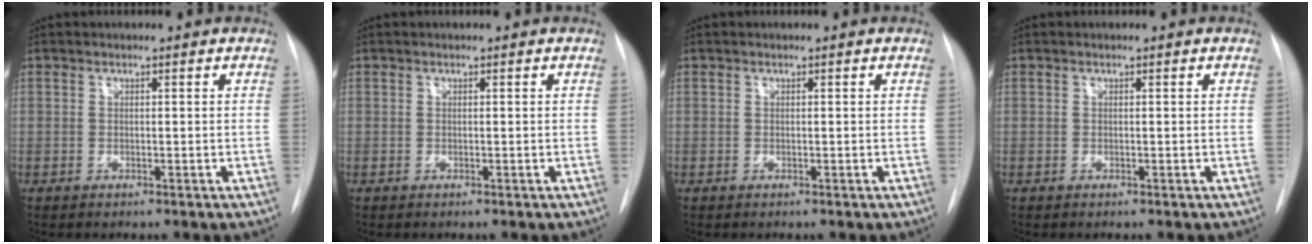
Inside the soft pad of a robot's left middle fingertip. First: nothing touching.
{"total": 0.0}
{"total": 0.0}
{"total": 0.0}